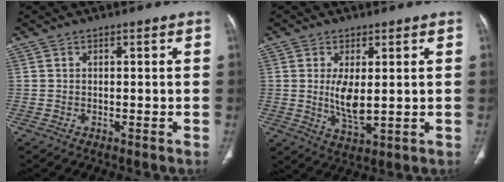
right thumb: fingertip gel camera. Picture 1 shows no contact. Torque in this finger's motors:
{"motor_torque": [0.92, 0.88, 0.74, -0.58, 0.10]}